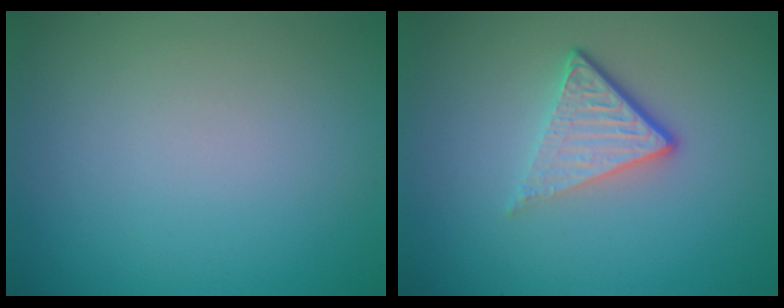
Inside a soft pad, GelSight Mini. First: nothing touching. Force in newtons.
{"total": 4.2, "press": 2.6, "slide": 3.3}